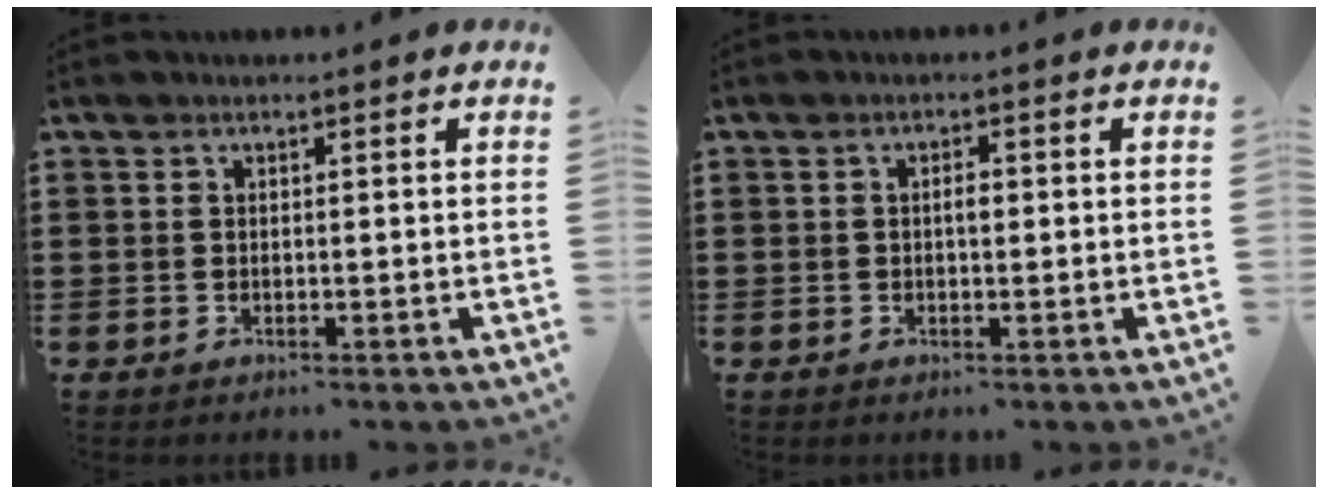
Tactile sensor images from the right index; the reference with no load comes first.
{"total": 1.5, "force": [0.0, 0.5, 1.4], "torque": [-0.027, 0.002, -0.002]}